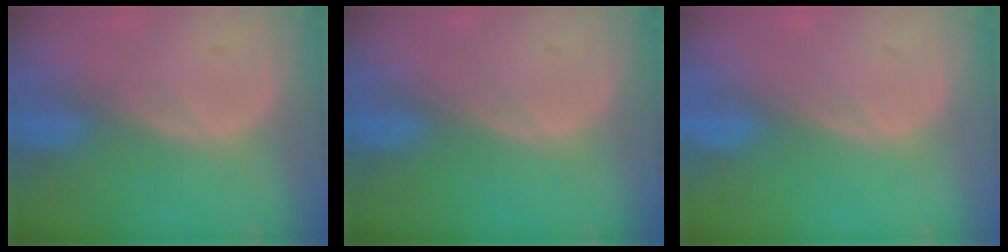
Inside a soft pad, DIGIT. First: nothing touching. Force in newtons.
{"total": 0.0}
{"total": 0.0}